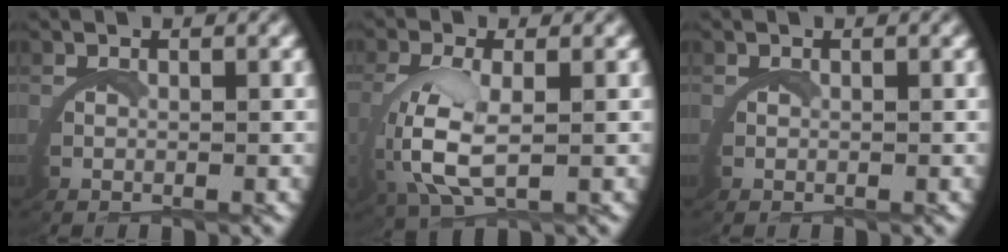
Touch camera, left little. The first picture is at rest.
{"total": 5.3, "force": [0.4, 2.7, 4.6], "torque": [-0.131, -0.014, 0.020]}
{"total": 0.0}